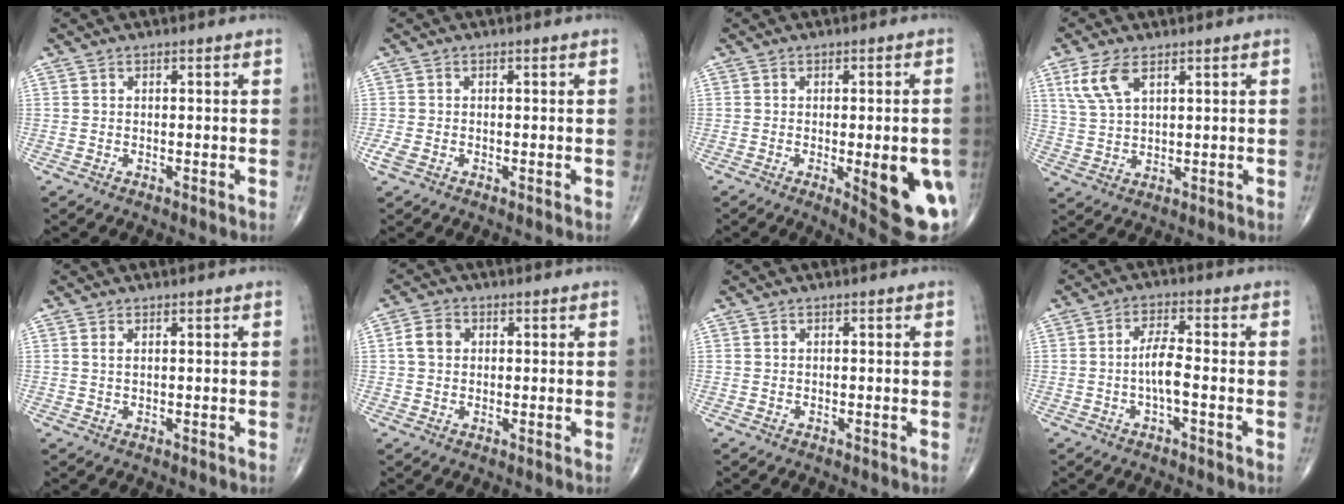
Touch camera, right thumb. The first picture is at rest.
{"total": 1.7, "force": [-0.6, 1.1, 1.1], "torque": [-0.036, -0.003, -0.015]}
{"total": 15.1, "force": [-3.8, 4.5, 13.9], "torque": [-0.131, -0.006, -0.028]}
{"total": 6.8, "force": [3.4, 3.1, 5.0], "torque": [-0.107, -0.005, 0.076]}
{"total": 0.9, "force": [0.4, 0.3, 0.7], "torque": [-0.018, 0.002, 0.010]}
{"total": 4.1, "force": [0.6, 3.3, 2.4], "torque": [-0.040, 0.008, 0.008]}
{"total": 0.0}
{"total": 4.8, "force": [-1.1, 1.1, 4.5], "torque": [-0.091, 0.014, -0.024]}